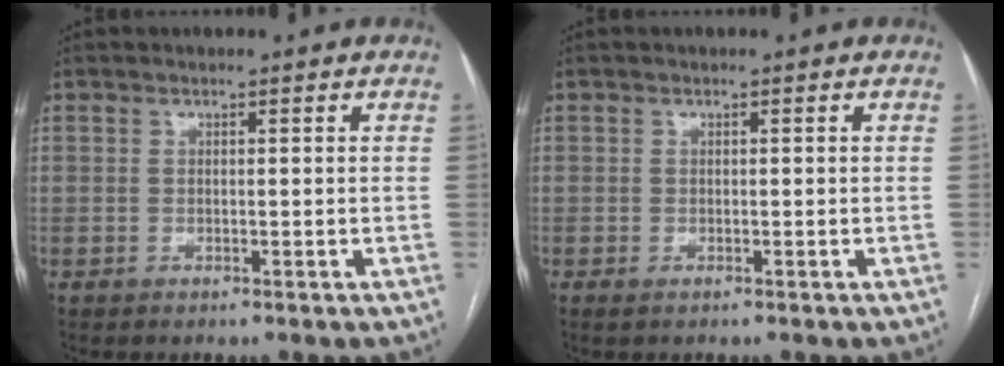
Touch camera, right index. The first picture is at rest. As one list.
[{"total": 0.5, "force": [-0.3, 0.2, 0.4], "torque": [-0.005, 0.000, -0.005]}]